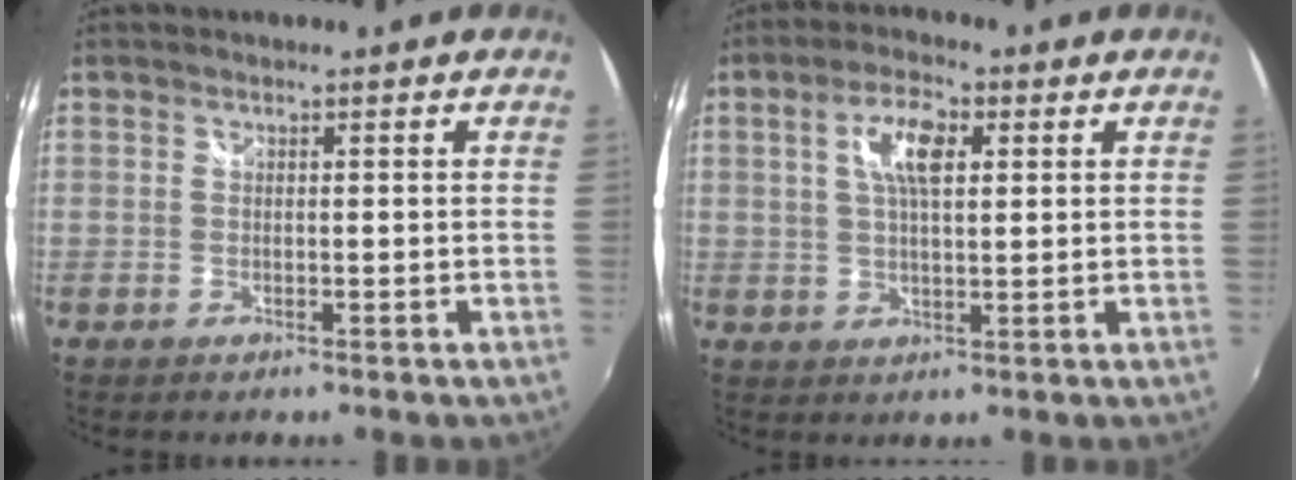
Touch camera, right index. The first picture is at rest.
{"total": 7.1, "force": [2.1, 2.9, 6.1], "torque": [-0.112, 0.013, 0.038]}